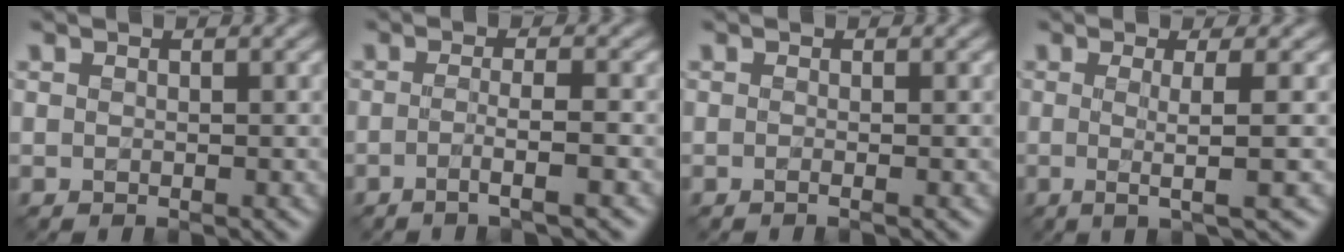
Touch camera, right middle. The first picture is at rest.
{"total": 2.5, "force": [-1.1, 0.4, 2.2], "torque": [-0.029, 0.000, -0.031]}
{"total": 0.7, "force": [-0.3, 0.2, 0.6], "torque": [-0.007, -0.008, -0.009]}
{"total": 3.4, "force": [-0.2, 0.5, 3.4], "torque": [-0.055, -0.006, -0.008]}